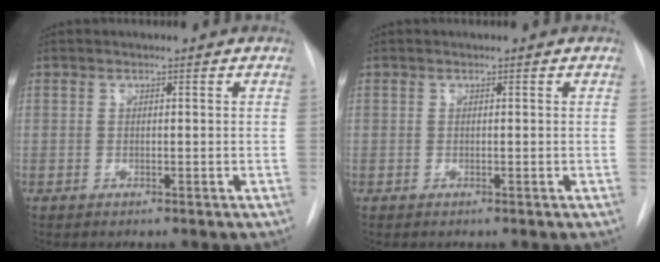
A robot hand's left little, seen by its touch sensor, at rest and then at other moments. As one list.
[{"total": 0.0}]